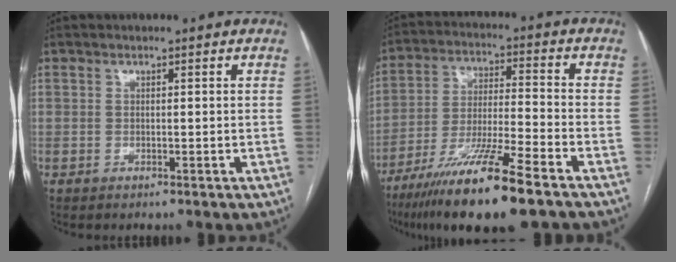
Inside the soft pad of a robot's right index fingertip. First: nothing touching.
{"total": 15.5, "force": [-10.3, 0.3, 11.6], "torque": [-0.227, -0.042, -0.186]}